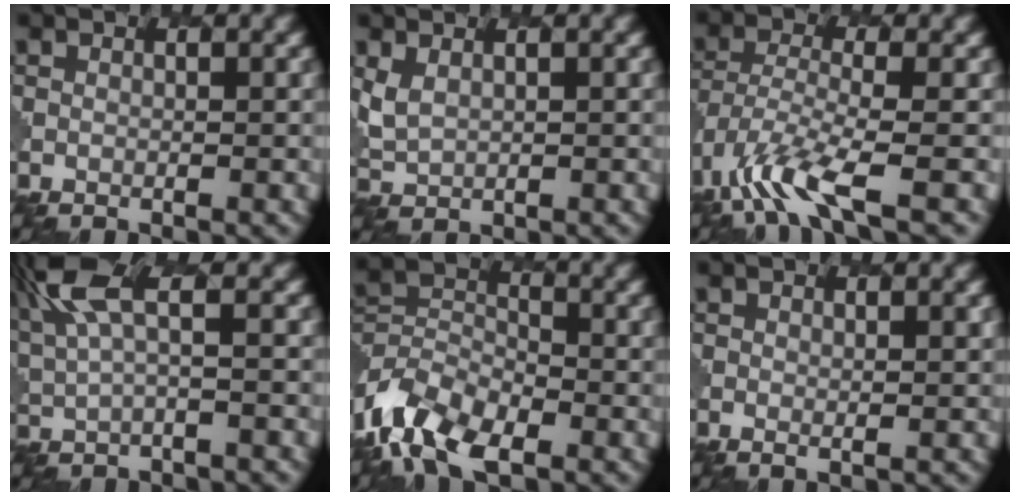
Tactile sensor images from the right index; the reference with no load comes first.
{"total": 2.1, "force": [1.3, 1.3, 1.1], "torque": [-0.034, -0.005, 0.030]}
{"total": 6.9, "force": [-4.1, 1.9, 5.2], "torque": [-0.113, -0.013, -0.086]}
{"total": 5.5, "force": [2.4, 1.3, 4.7], "torque": [-0.104, 0.010, 0.052]}
{"total": 8.0, "force": [-5.0, 4.4, 4.4], "torque": [-0.093, -0.009, -0.109]}
{"total": 1.0, "force": [0.6, 0.2, 0.8], "torque": [-0.013, -0.003, 0.013]}